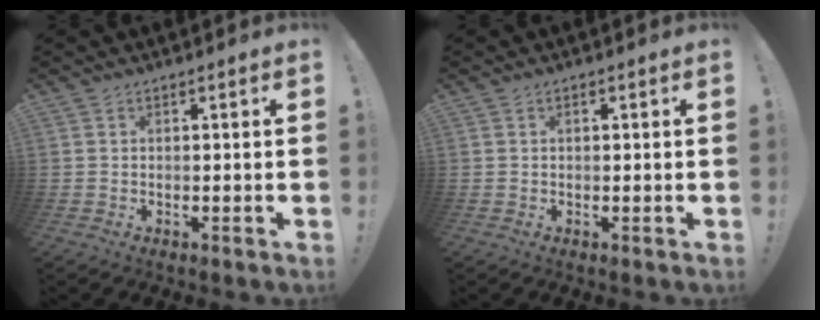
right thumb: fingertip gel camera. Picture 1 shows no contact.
{"total": 0.6, "force": [0.1, 0.5, 0.4], "torque": [-0.003, 0.001, 0.000]}